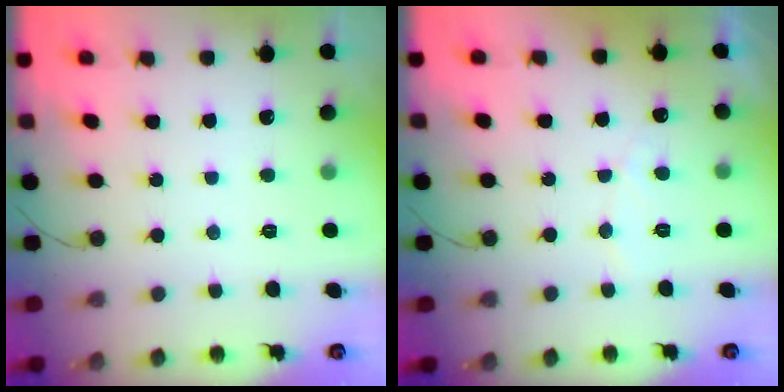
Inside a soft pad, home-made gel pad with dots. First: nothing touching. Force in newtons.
{"total": 4.2, "press": 4.2, "slide": 0.2}